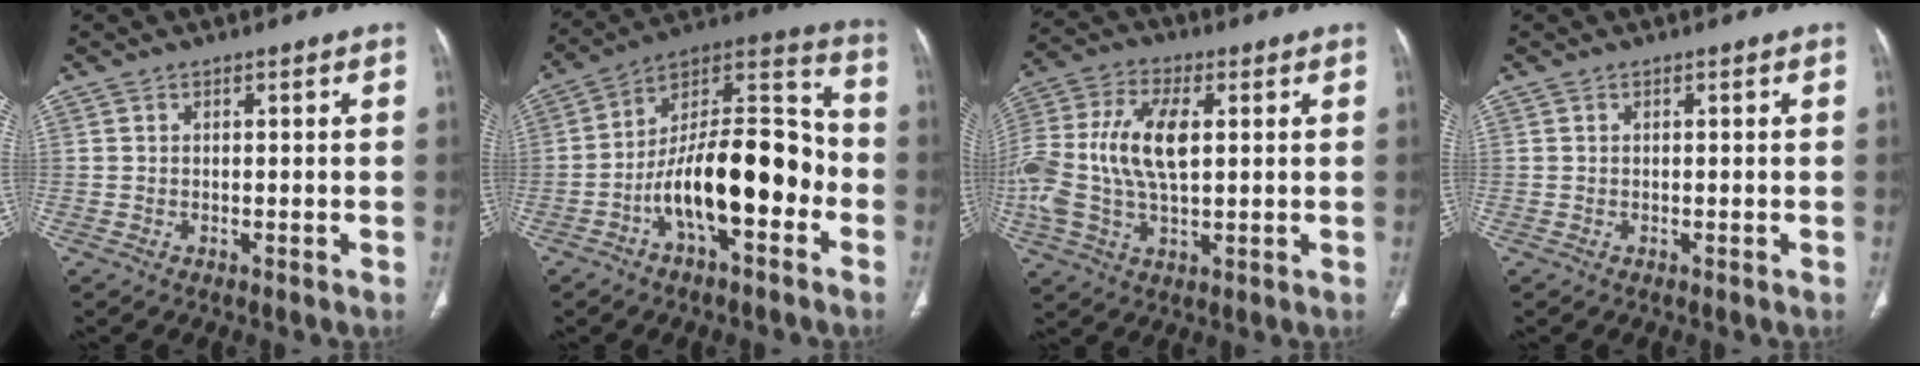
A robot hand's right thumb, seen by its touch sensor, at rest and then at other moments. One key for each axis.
{"total": 20.6, "fx": -6.0, "fy": 9.0, "fz": 17.5, "tx": -0.262, "ty": 0.069, "tz": -0.100}
{"total": 16.6, "fx": 1.6, "fy": 8.6, "fz": 14.1, "tx": -0.321, "ty": 0.012, "tz": 0.027}
{"total": 0.0}